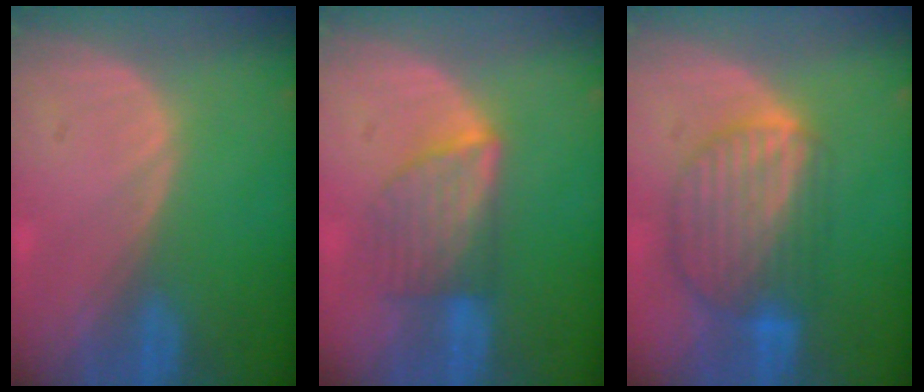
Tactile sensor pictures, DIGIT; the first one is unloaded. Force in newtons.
{"total": 6.0, "press": 5.9, "slide": 0.7}
{"total": 8.8, "press": 7.8, "slide": 4.2}